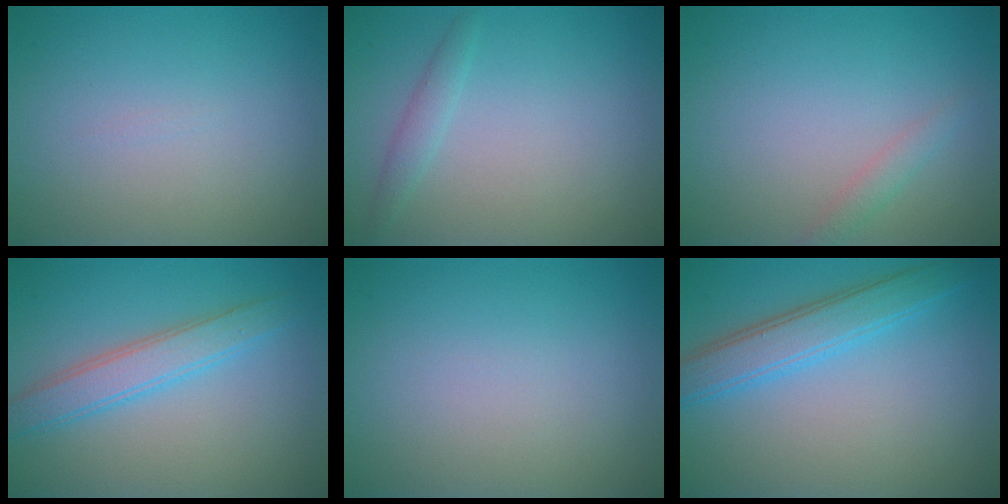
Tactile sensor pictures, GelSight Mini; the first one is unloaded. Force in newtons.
{"total": 1.2, "press": 1.2, "slide": 0.0}
{"total": 1.2, "press": 1.2, "slide": 0.1}
{"total": 3.5, "press": 3.5, "slide": 0.1}
{"total": 0.0}
{"total": 4.0, "press": 4.0, "slide": 0.1}